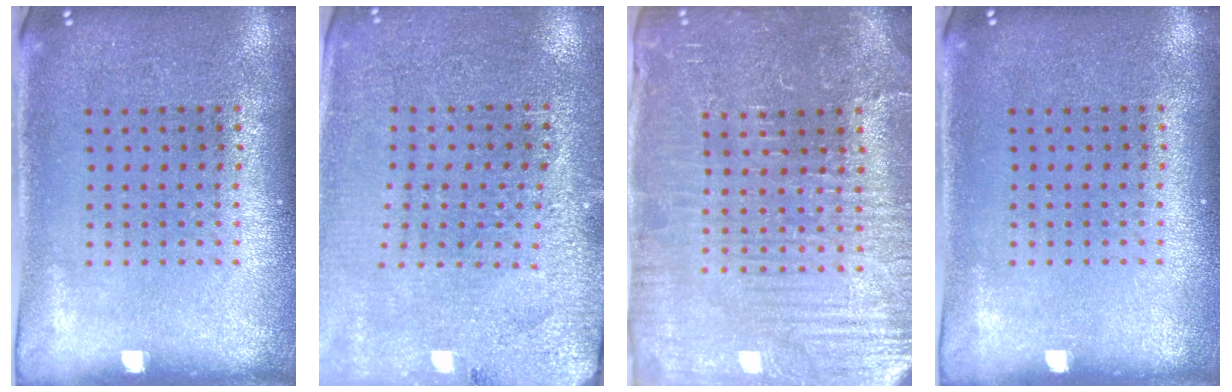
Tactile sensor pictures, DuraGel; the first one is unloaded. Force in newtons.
{"total": 2.8, "press": 2.8, "slide": 0.2}
{"total": 4.4, "press": 4.2, "slide": 1.3}
{"total": 0.0}